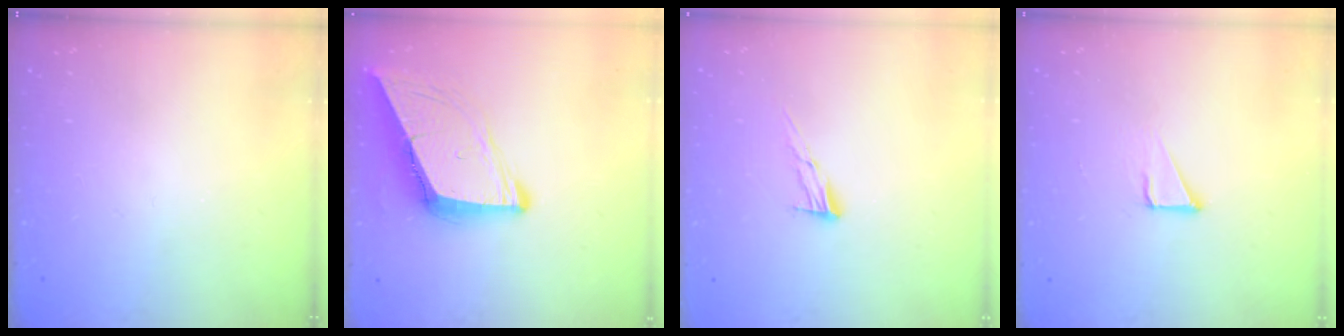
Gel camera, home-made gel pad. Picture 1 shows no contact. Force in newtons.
{"total": 9.4, "press": 9.3, "slide": 1.1}
{"total": 7.2, "press": 7.2, "slide": 0.4}
{"total": 2.1, "press": 2.1, "slide": 0.1}